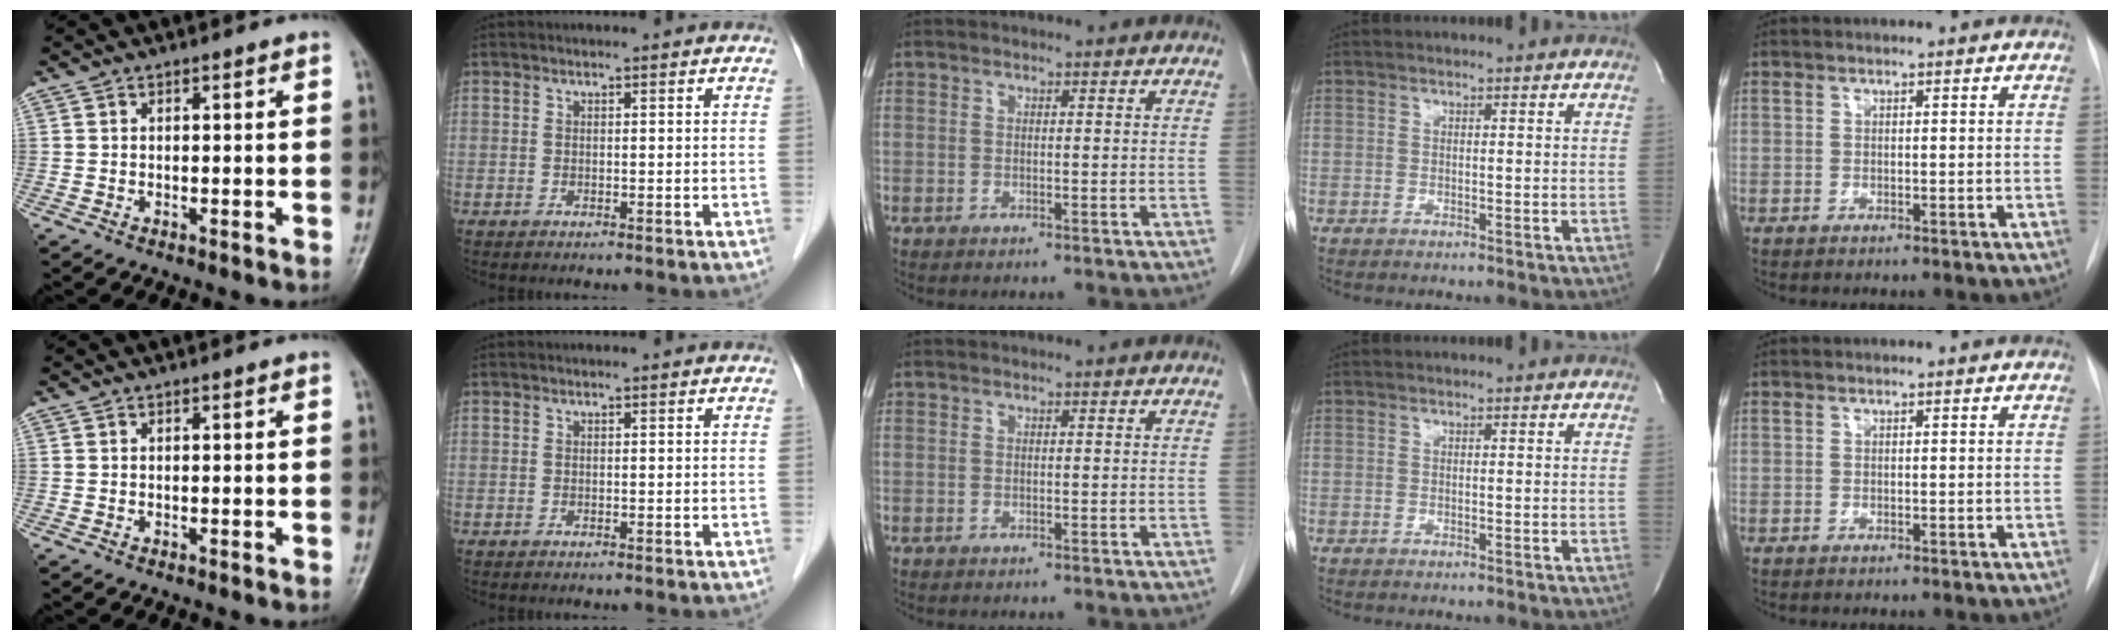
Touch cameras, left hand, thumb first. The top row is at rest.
{}